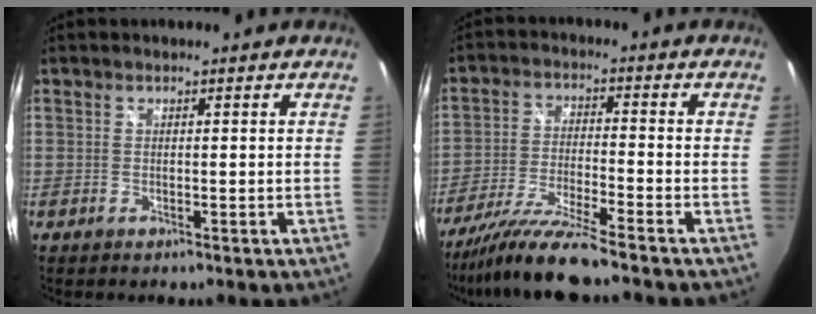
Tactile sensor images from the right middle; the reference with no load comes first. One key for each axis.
{"total": 10.7, "fx": -9.4, "fy": -1.1, "fz": 5.1, "tx": -0.109, "ty": -0.018, "tz": -0.173}